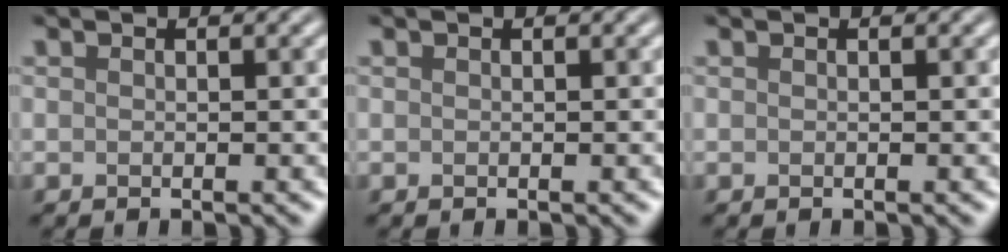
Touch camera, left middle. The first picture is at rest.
{"total": 0.0}
{"total": 0.0}